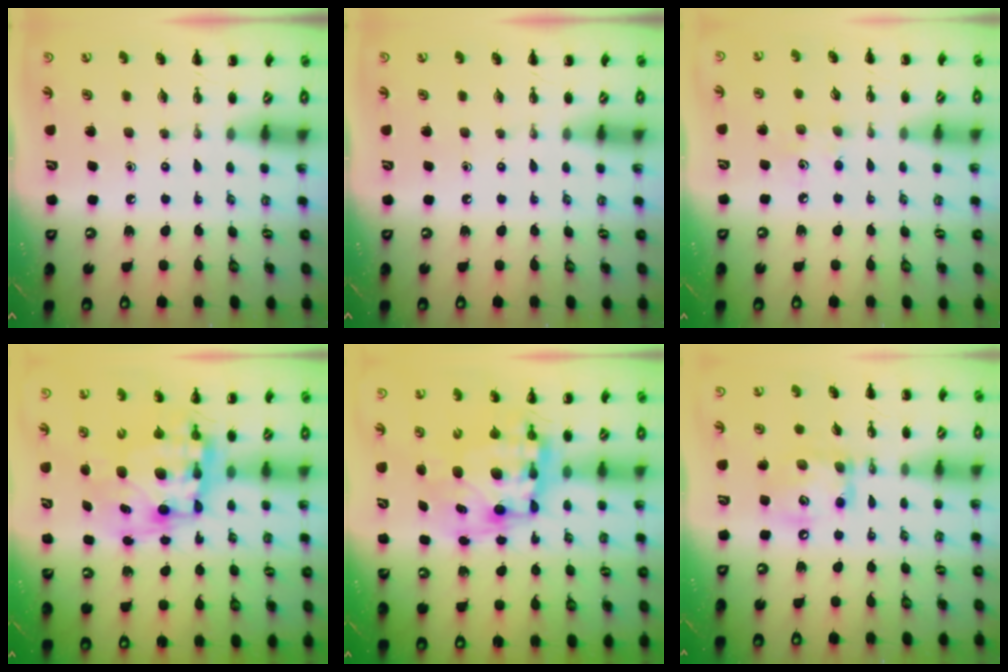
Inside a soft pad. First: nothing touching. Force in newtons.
{"total": 0.0}
{"total": 4.5, "press": 4.3, "slide": 1.3}
{"total": 11.4, "press": 11.0, "slide": 2.9}
{"total": 11.4, "press": 11.0, "slide": 2.9}
{"total": 12.3, "press": 12.3, "slide": 1.2}